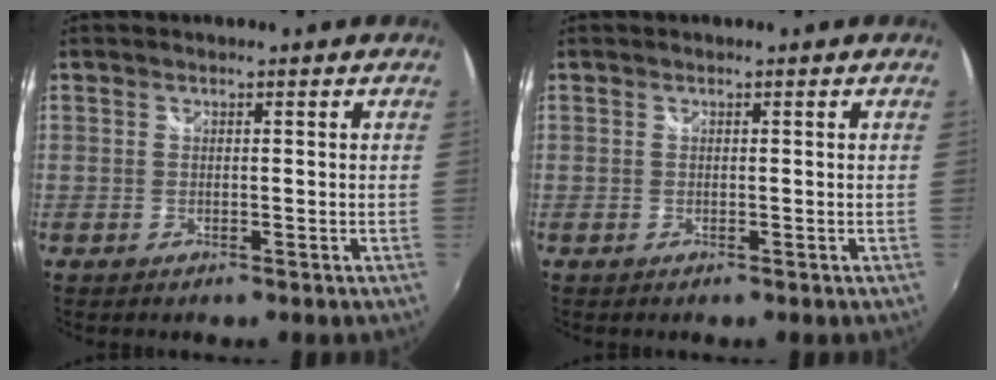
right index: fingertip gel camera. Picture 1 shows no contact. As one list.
[{"total": 0.0}]